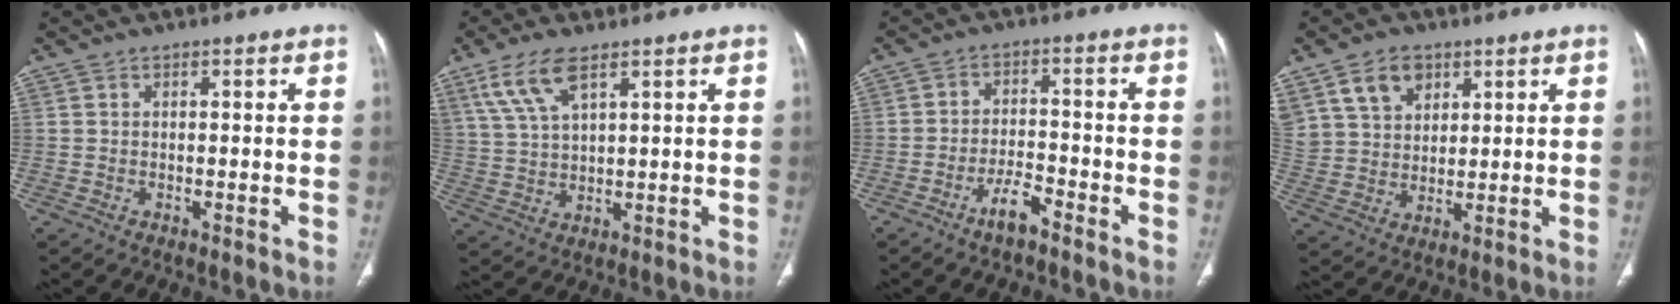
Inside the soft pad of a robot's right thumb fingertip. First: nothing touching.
{"total": 8.3, "force": [5.0, 3.0, 6.0], "torque": [-0.126, -0.011, 0.110]}
{"total": 4.8, "force": [-3.5, 1.5, 2.8], "torque": [-0.046, 0.028, -0.065]}
{"total": 10.5, "force": [5.7, 7.4, 4.8], "torque": [-0.073, -0.014, 0.117]}